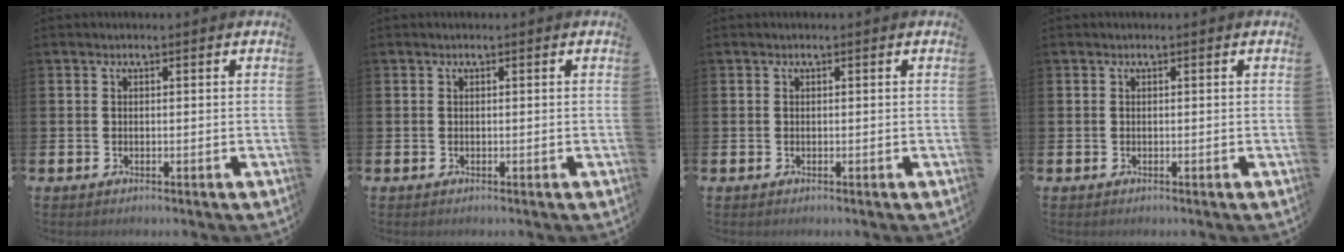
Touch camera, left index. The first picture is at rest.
{"total": 0.0}
{"total": 0.0}
{"total": 0.0}